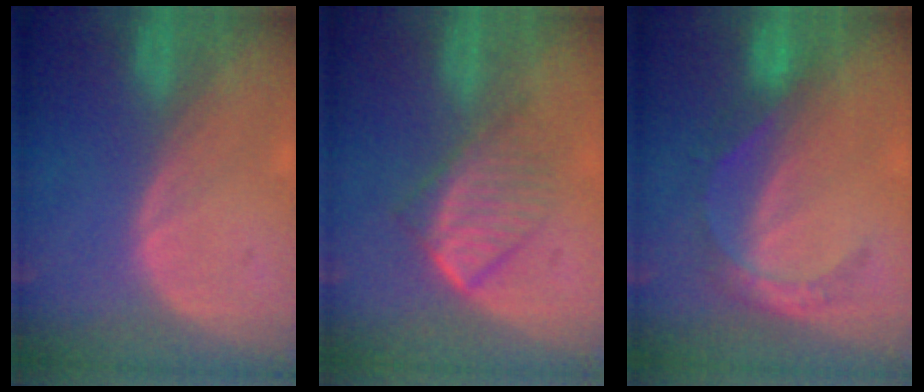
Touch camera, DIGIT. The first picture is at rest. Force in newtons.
{"total": 6.9, "press": 6.0, "slide": 3.5}
{"total": 5.6, "press": 4.8, "slide": 2.8}